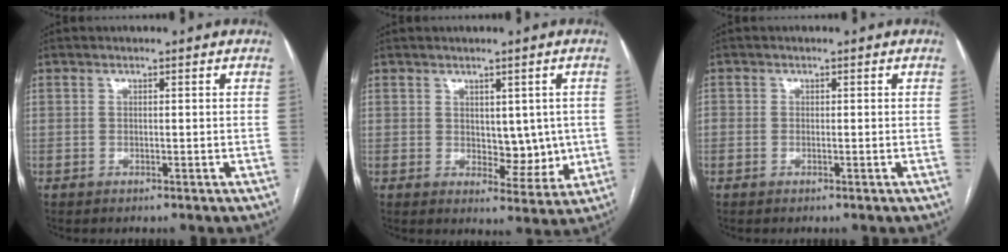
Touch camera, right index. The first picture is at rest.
{"total": 6.1, "force": [0.5, 3.6, 5.0], "torque": [-0.054, -0.004, 0.019]}
{"total": 0.7, "force": [-0.1, 0.5, 0.5], "torque": [-0.010, 0.004, -0.002]}